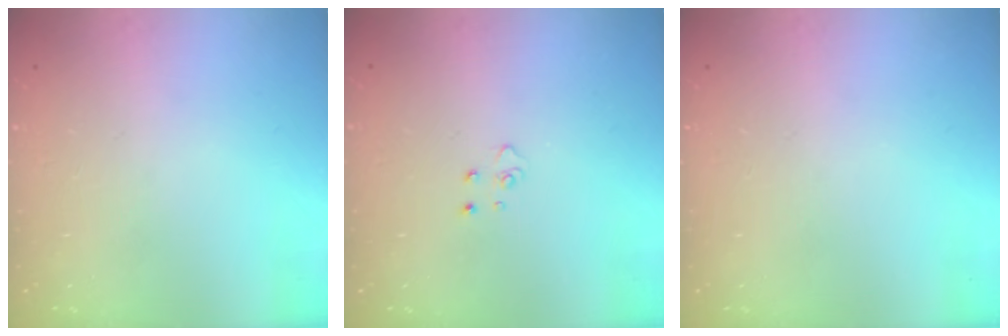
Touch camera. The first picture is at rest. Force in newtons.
{"total": 3.2, "press": 3.2, "slide": 0.4}
{"total": 0.0}